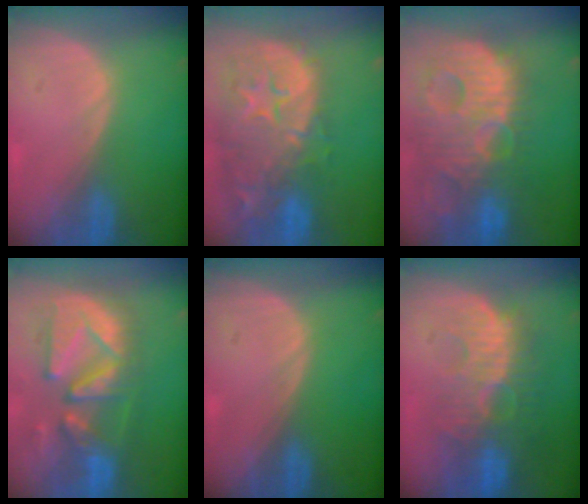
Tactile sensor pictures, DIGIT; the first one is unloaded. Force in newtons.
{"total": 14.9, "press": 12.0, "slide": 8.9}
{"total": 14.3, "press": 12.3, "slide": 7.2}
{"total": 12.0, "press": 11.0, "slide": 4.8}
{"total": 0.0}
{"total": 10.7, "press": 9.7, "slide": 4.6}